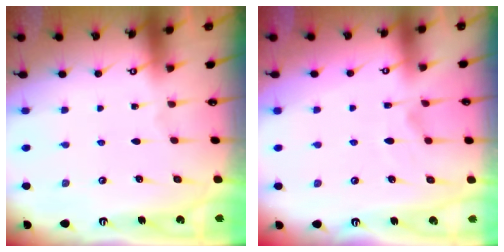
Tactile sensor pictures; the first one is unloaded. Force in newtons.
{"total": 2.2, "press": 1.7, "slide": 1.4}